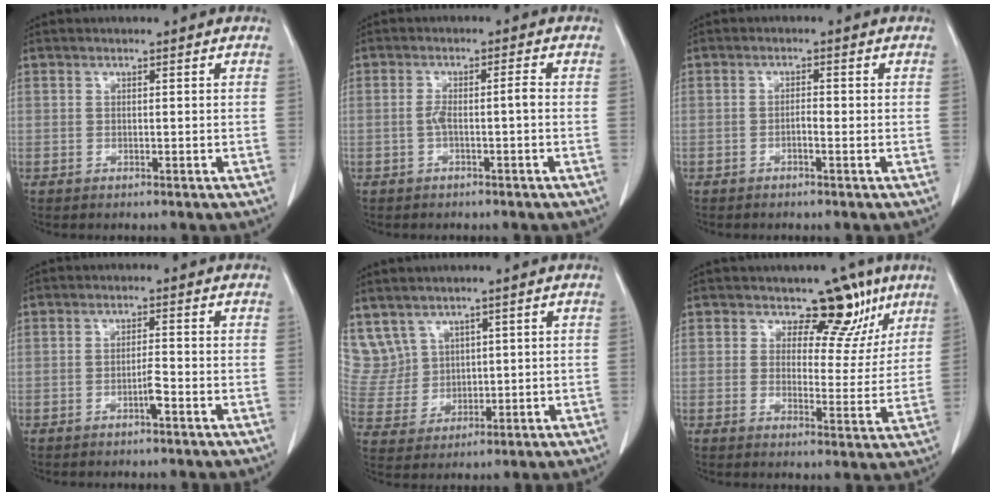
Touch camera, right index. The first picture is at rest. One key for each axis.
{"total": 2.9, "fx": -0.8, "fy": 0.2, "fz": 2.8, "tx": -0.052, "ty": 0.009, "tz": -0.011}
{"total": 1.4, "fx": -0.6, "fy": 0.2, "fz": 1.2, "tx": -0.021, "ty": 0.003, "tz": -0.012}
{"total": 2.1, "fx": -1.1, "fy": 0.0, "fz": 1.7, "tx": -0.031, "ty": 0.000, "tz": -0.022}
{"total": 8.9, "fx": 4.9, "fy": 7.3, "fz": 1.2, "tx": -0.052, "ty": 0.039, "tz": 0.124}
{"total": 7.7, "fx": 5.3, "fy": 4.6, "fz": 3.0, "tx": -0.019, "ty": -0.011, "tz": 0.060}